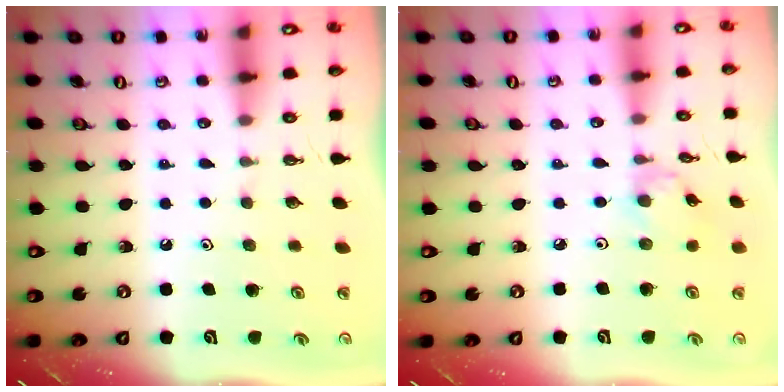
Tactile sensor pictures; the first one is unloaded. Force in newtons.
{"total": 1.4, "press": 1.3, "slide": 0.2}